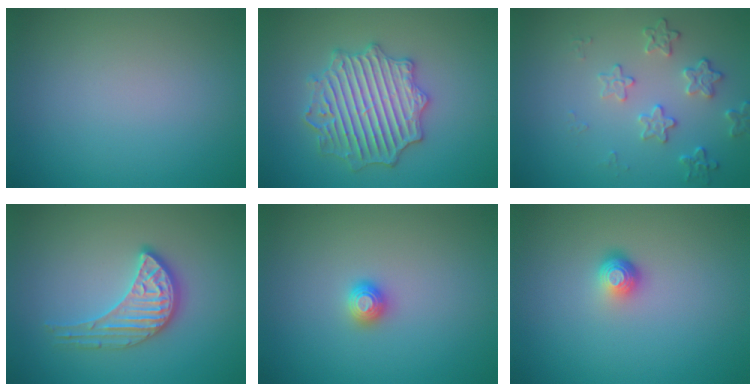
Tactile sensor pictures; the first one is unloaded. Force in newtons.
{"total": 5.2, "press": 5.1, "slide": 0.9}
{"total": 2.6, "press": 2.0, "slide": 1.7}
{"total": 3.4, "press": 3.2, "slide": 1.0}
{"total": 1.1, "press": 1.1, "slide": 0.1}
{"total": 1.8, "press": 1.2, "slide": 1.3}